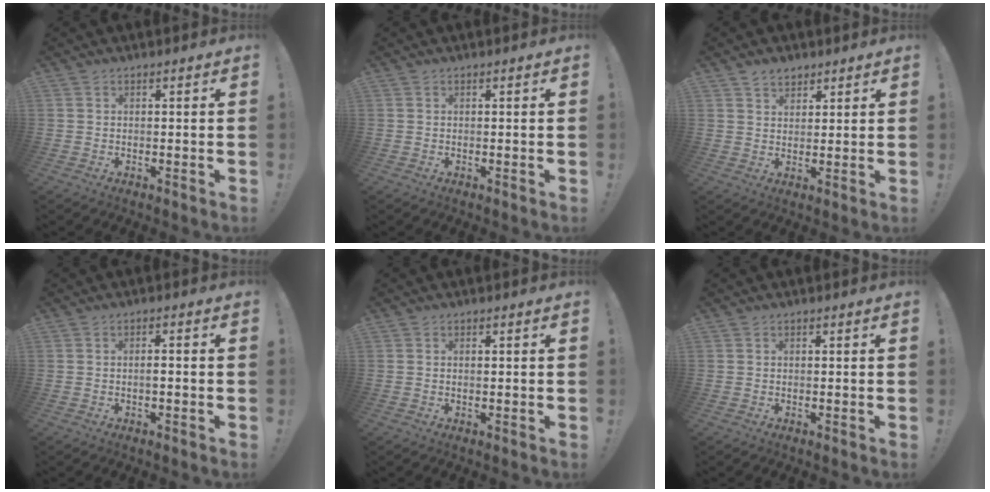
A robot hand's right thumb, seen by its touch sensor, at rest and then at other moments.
{"total": 0.0}
{"total": 4.5, "force": [3.4, 2.8, 1.1], "torque": [-0.010, -0.015, 0.061]}
{"total": 1.8, "force": [-0.9, 0.2, 1.5], "torque": [-0.029, 0.006, -0.016]}
{"total": 0.6, "force": [0.3, 0.3, 0.4], "torque": [-0.001, -0.002, 0.004]}
{"total": 0.0}